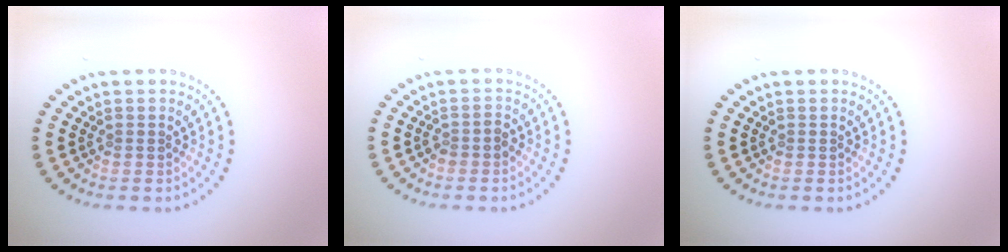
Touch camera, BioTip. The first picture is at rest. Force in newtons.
{"total": 1.1, "press": 0.9, "slide": 0.6}
{"total": 0.0}